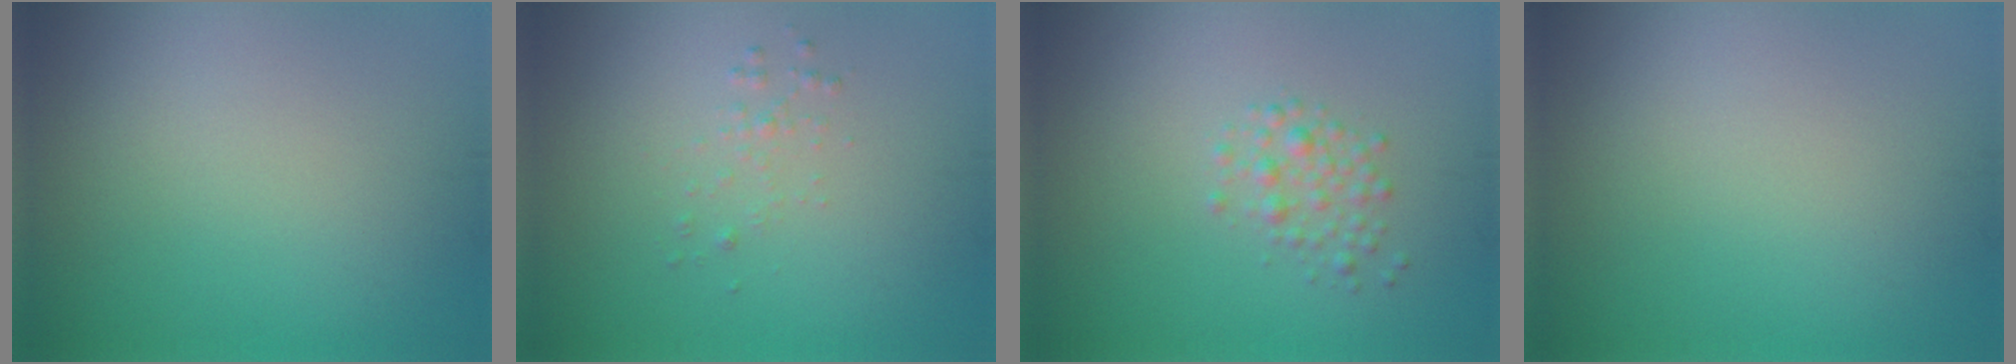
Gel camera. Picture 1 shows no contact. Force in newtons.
{"total": 0.9, "press": 0.9, "slide": 0.0}
{"total": 1.8, "press": 1.8, "slide": 0.0}
{"total": 0.0}